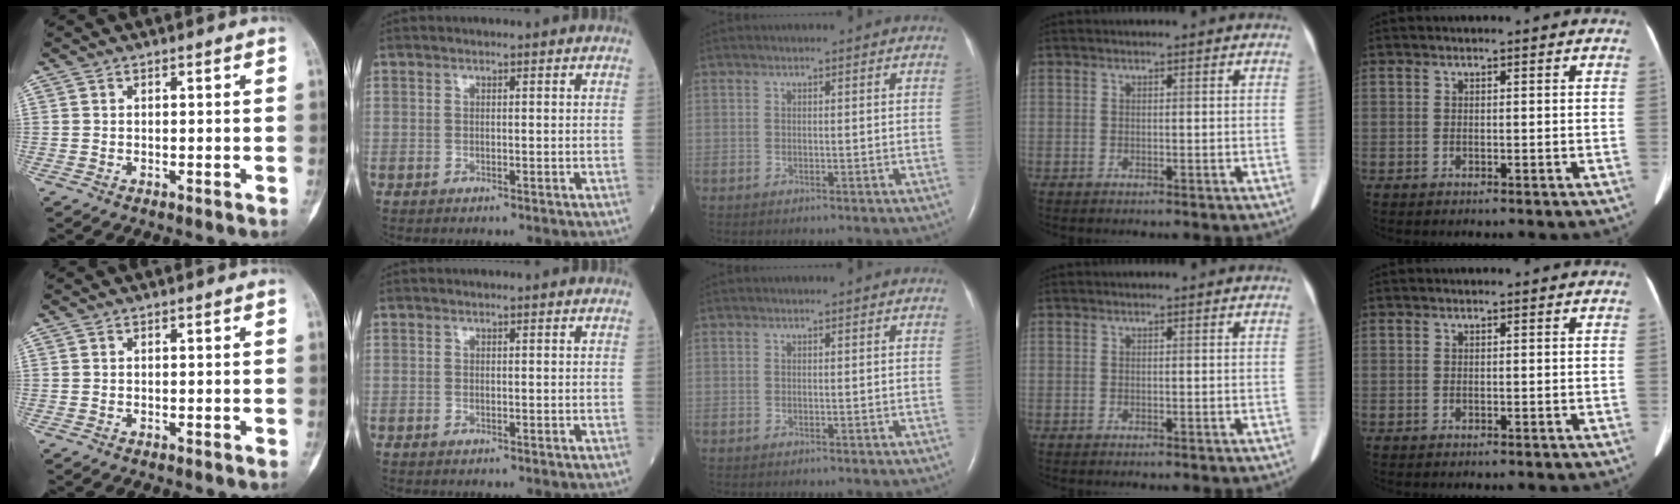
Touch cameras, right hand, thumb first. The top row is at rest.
{}